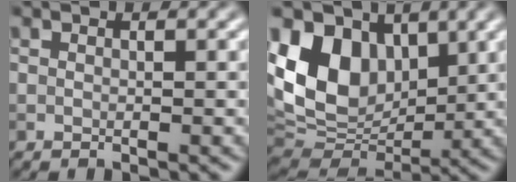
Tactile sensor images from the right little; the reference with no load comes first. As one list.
[{"total": 11.6, "force": [3.6, 8.2, 7.5], "torque": [-0.168, 0.006, 0.065]}]